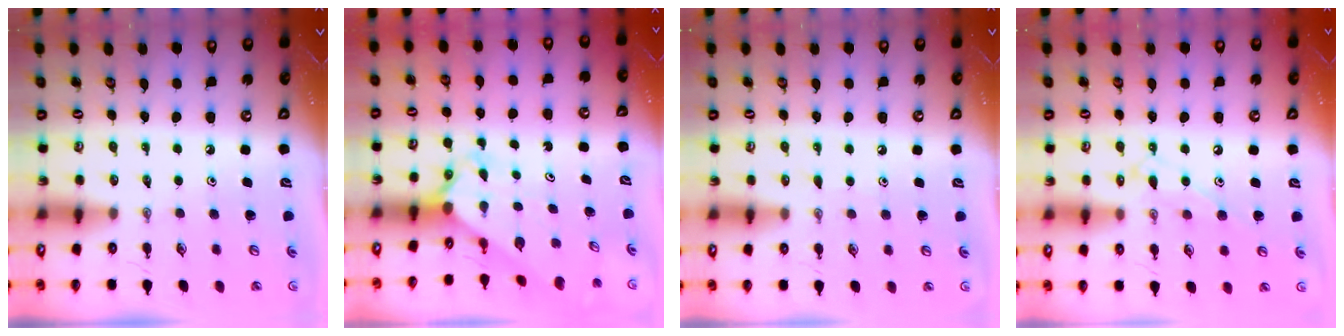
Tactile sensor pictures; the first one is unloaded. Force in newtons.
{"total": 2.3, "press": 2.3, "slide": 0.2}
{"total": 3.4, "press": 3.4, "slide": 0.4}
{"total": 10.1, "press": 10.1, "slide": 0.8}